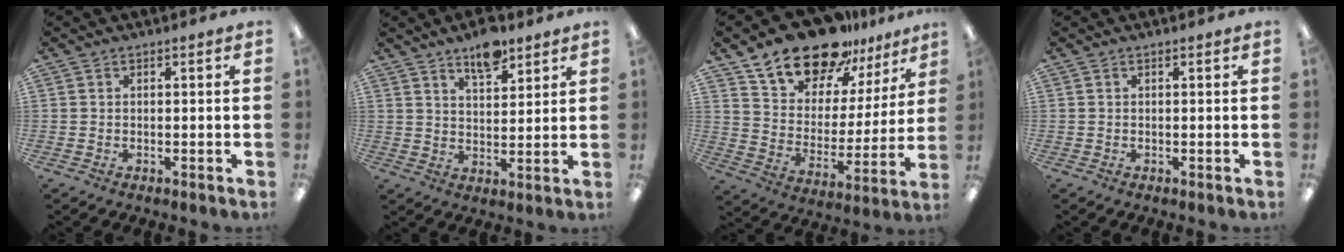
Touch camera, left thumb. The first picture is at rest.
{"total": 8.1, "force": [6.1, 3.2, 4.2], "torque": [-0.057, -0.035, 0.103]}
{"total": 19.3, "force": [15.7, 9.2, 6.4], "torque": [-0.123, -0.114, 0.283]}
{"total": 0.0}